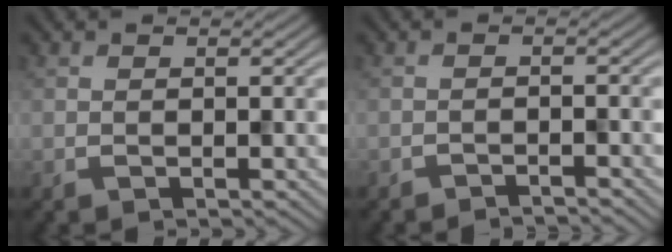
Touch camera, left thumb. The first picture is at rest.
{"total": 1.8, "force": [-1.6, -0.3, -0.9], "torque": [0.018, 0.006, -0.033]}